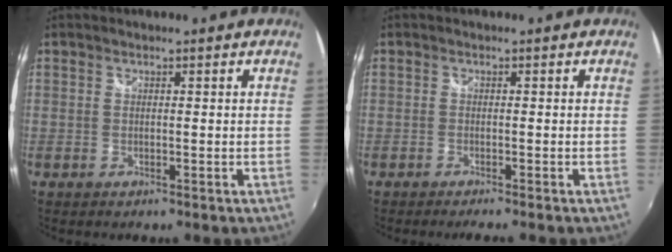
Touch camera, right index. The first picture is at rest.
{"total": 2.4, "force": [-2.2, -0.1, 1.1], "torque": [-0.028, -0.013, -0.037]}